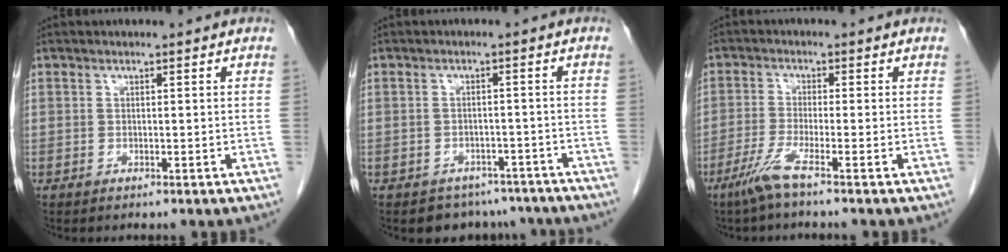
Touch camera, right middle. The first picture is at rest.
{"total": 6.8, "force": [-5.6, 3.9, 0.3], "torque": [0.011, 0.017, -0.064]}
{"total": 4.1, "force": [-2.9, -0.7, 2.9], "torque": [-0.064, -0.011, -0.066]}